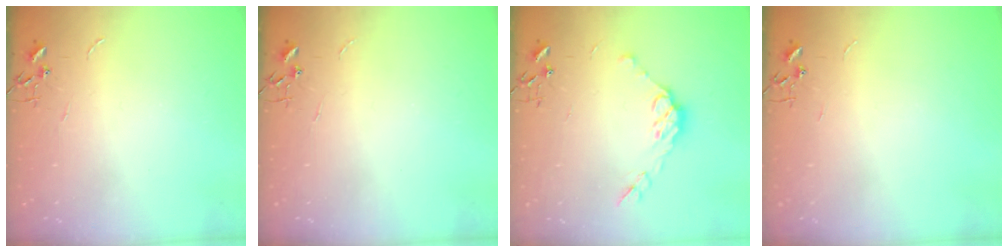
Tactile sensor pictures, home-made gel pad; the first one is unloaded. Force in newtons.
{"total": 0.0}
{"total": 9.6, "press": 9.5, "slide": 0.7}
{"total": 0.0}